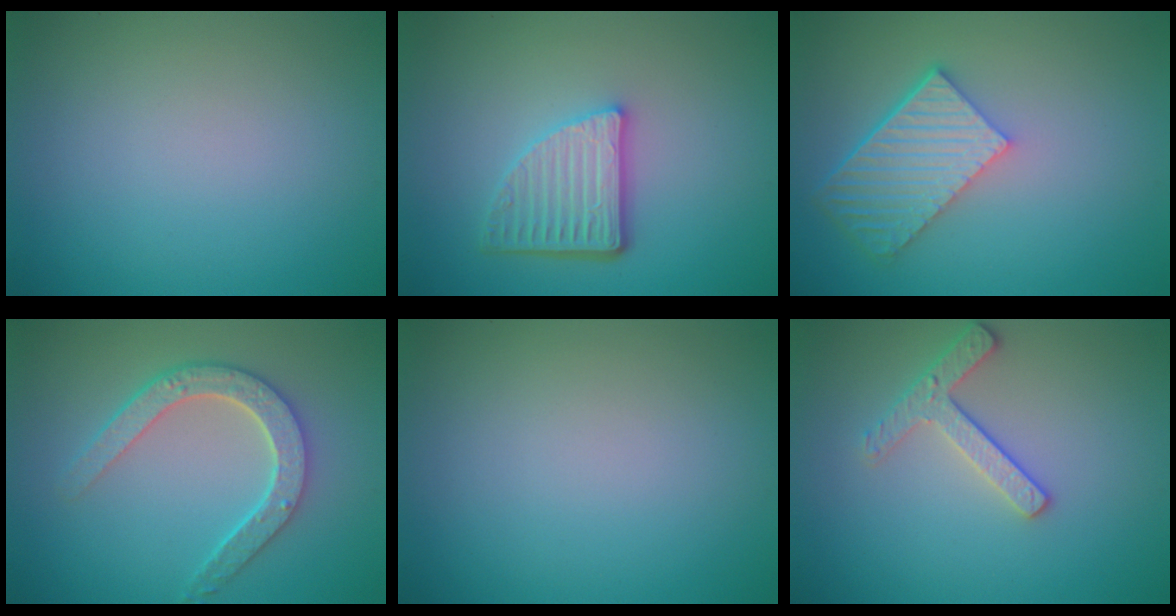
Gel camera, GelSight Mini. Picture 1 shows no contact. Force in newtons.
{"total": 4.6, "press": 3.5, "slide": 2.9}
{"total": 5.7, "press": 4.1, "slide": 3.9}
{"total": 4.7, "press": 3.7, "slide": 2.8}
{"total": 0.0}
{"total": 2.4, "press": 2.3, "slide": 0.5}